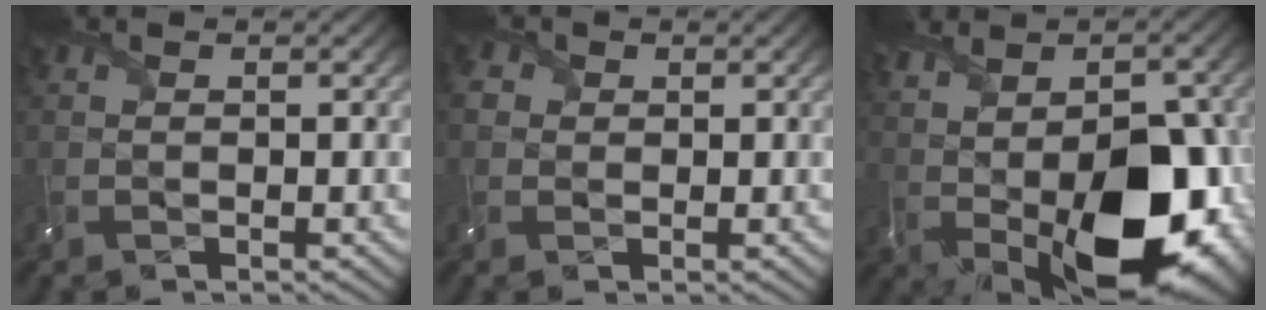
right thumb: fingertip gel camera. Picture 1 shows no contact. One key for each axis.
{"total": 3.1, "fx": 0.8, "fy": 2.7, "fz": 1.3, "tx": -0.060, "ty": 0.012, "tz": 0.009}
{"total": 17.2, "fx": -1.7, "fy": 9.0, "fz": 14.6, "tx": -0.199, "ty": -0.022, "tz": 0.000}